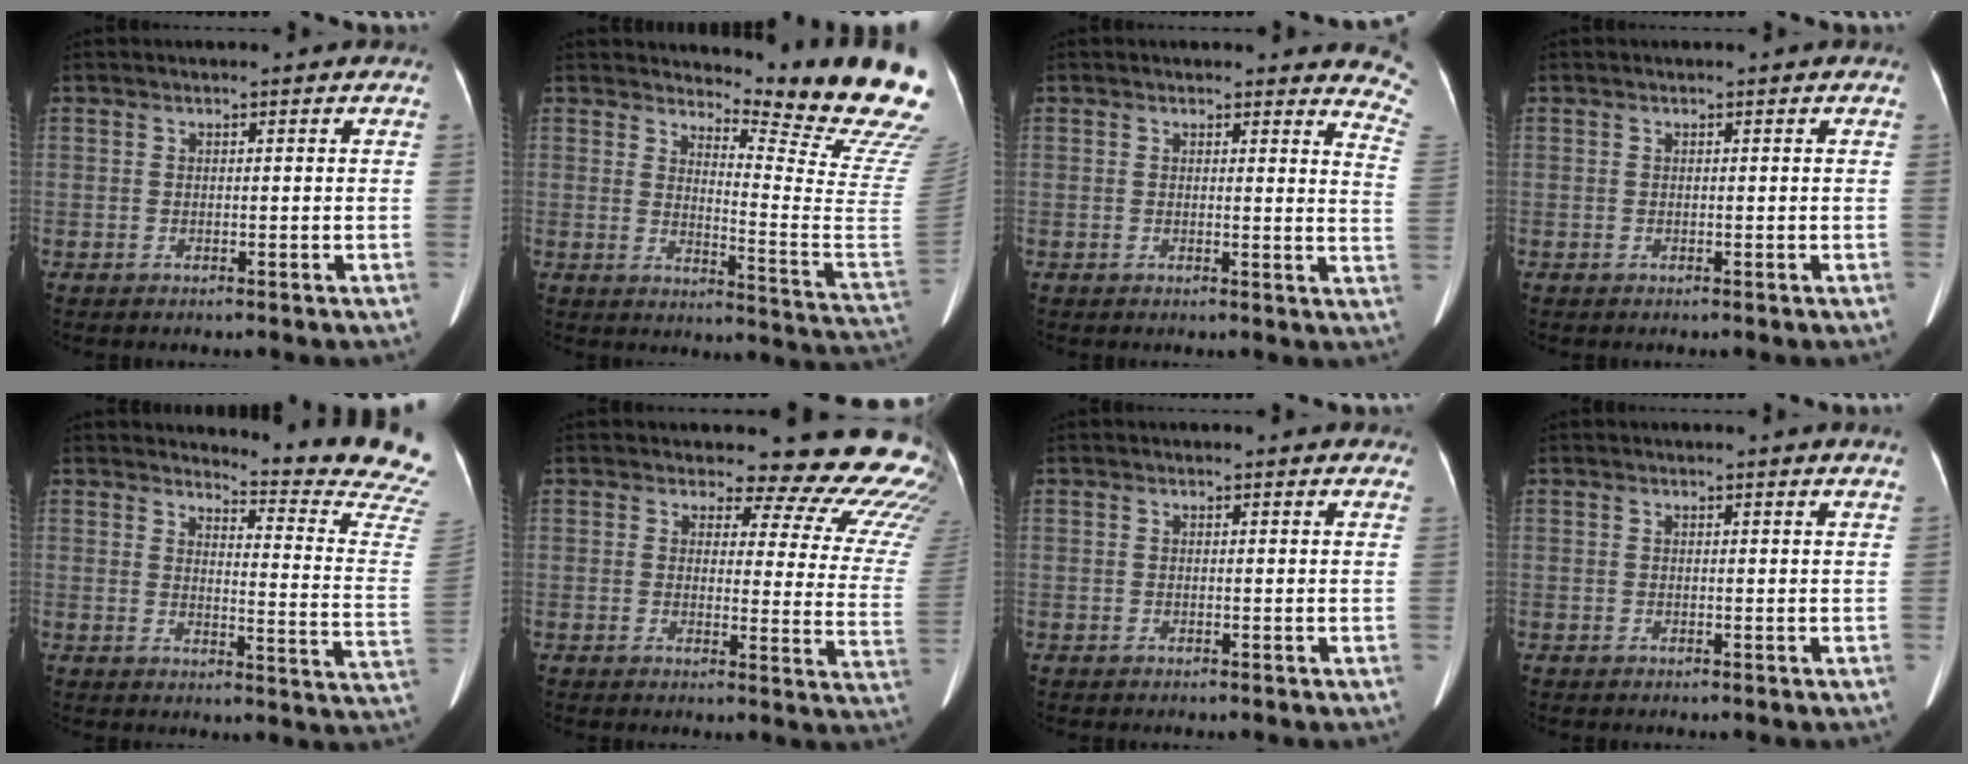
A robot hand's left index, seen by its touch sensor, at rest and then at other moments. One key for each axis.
{"total": 18.4, "fx": 17.2, "fy": -0.4, "fz": 6.4, "tx": -0.097, "ty": -0.158, "tz": 0.196}
{"total": 10.0, "fx": 9.8, "fy": 1.5, "fz": 1.2, "tx": 0.024, "ty": -0.088, "tz": 0.055}
{"total": 0.0}
{"total": 16.1, "fx": 15.8, "fy": -1.2, "fz": 2.8, "tx": -0.029, "ty": -0.163, "tz": 0.157}
{"total": 19.2, "fx": 17.7, "fy": 5.1, "fz": 5.3, "tx": -0.025, "ty": -0.117, "tz": 0.162}
{"total": 2.9, "fx": 2.5, "fy": 1.3, "fz": 0.6, "tx": -0.005, "ty": 0.008, "tz": 0.014}
{"total": 1.8, "fx": 1.7, "fy": -0.2, "fz": 0.3, "tx": -0.015, "ty": -0.008, "tz": 0.010}